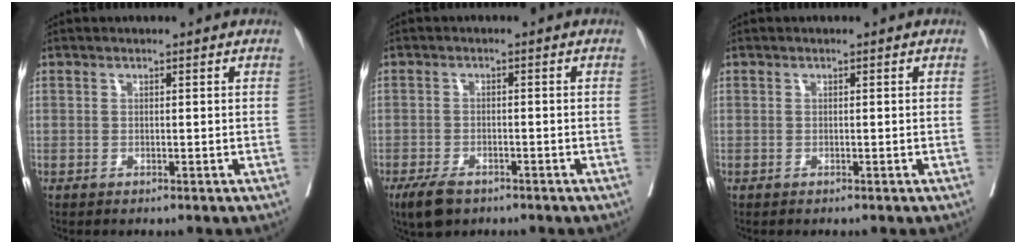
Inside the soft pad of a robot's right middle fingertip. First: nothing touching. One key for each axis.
{"total": 4.5, "fx": -3.2, "fy": 2.1, "fz": 2.5, "tx": -0.049, "ty": -0.006, "tz": -0.051}
{"total": 0.0}